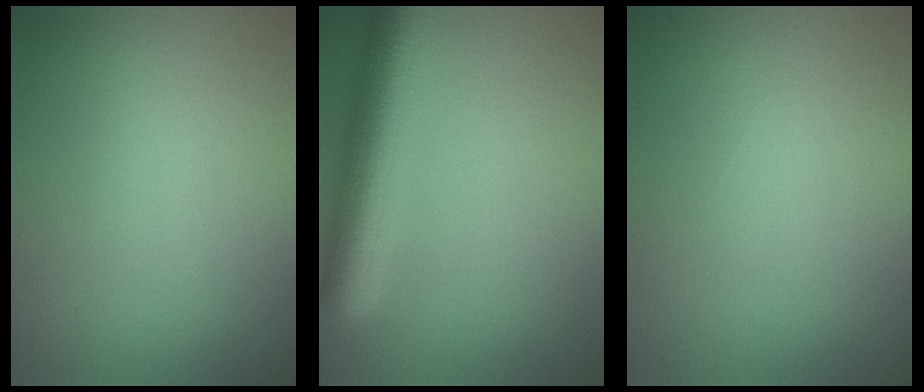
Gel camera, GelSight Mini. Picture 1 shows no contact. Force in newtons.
{"total": 7.6, "press": 7.6, "slide": 0.3}
{"total": 0.0}